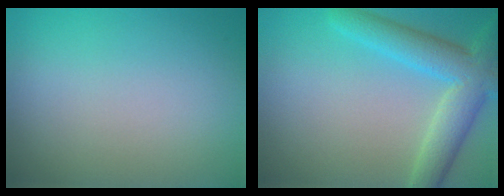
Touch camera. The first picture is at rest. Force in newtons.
{"total": 5.8, "press": 5.8, "slide": 0.3}